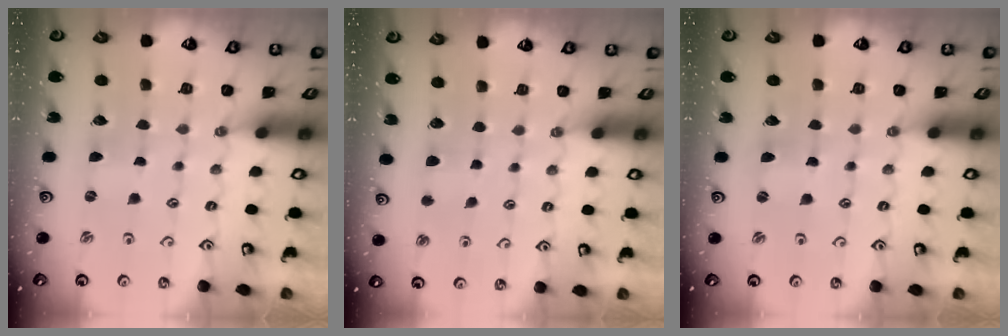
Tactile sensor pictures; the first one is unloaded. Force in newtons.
{"total": 2.8, "press": 2.7, "slide": 0.5}
{"total": 0.6, "press": 0.6, "slide": 0.1}